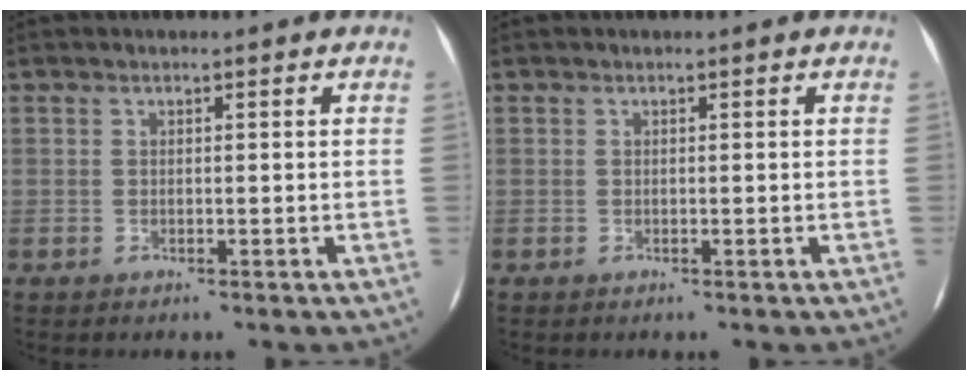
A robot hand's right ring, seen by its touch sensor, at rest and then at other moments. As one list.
[{"total": 0.0}]